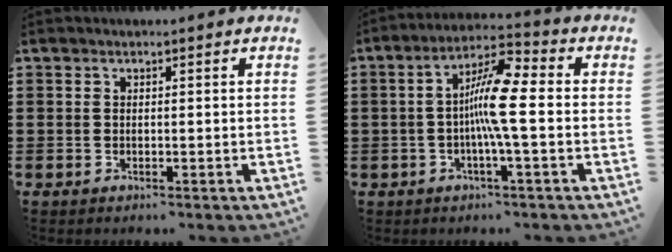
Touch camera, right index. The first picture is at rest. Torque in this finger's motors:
{"motor_torque": [1.73, 0.41, 0.70, 0.21]}